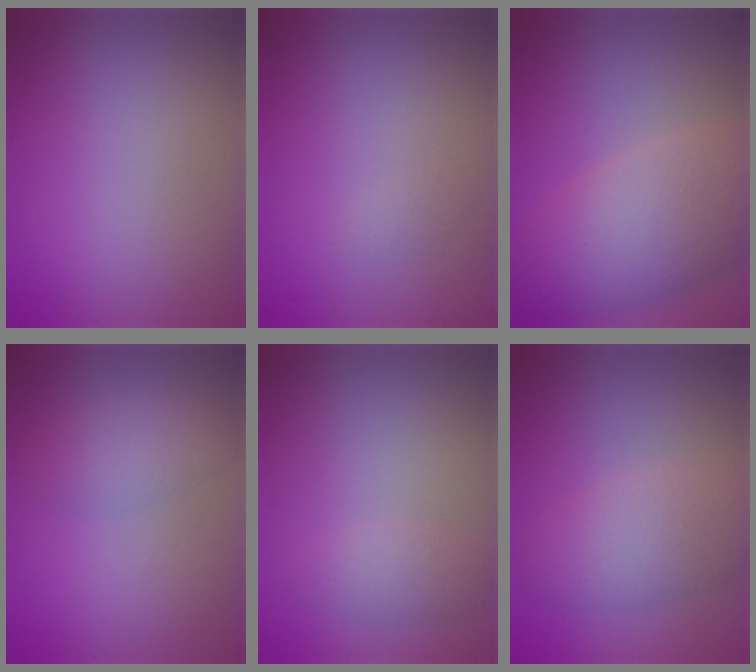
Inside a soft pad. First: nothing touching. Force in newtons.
{"total": 0.6, "press": 0.6, "slide": 0.0}
{"total": 7.3, "press": 7.3, "slide": 0.3}
{"total": 2.5, "press": 2.5, "slide": 0.0}
{"total": 1.6, "press": 1.6, "slide": 0.1}
{"total": 4.3, "press": 4.3, "slide": 0.2}